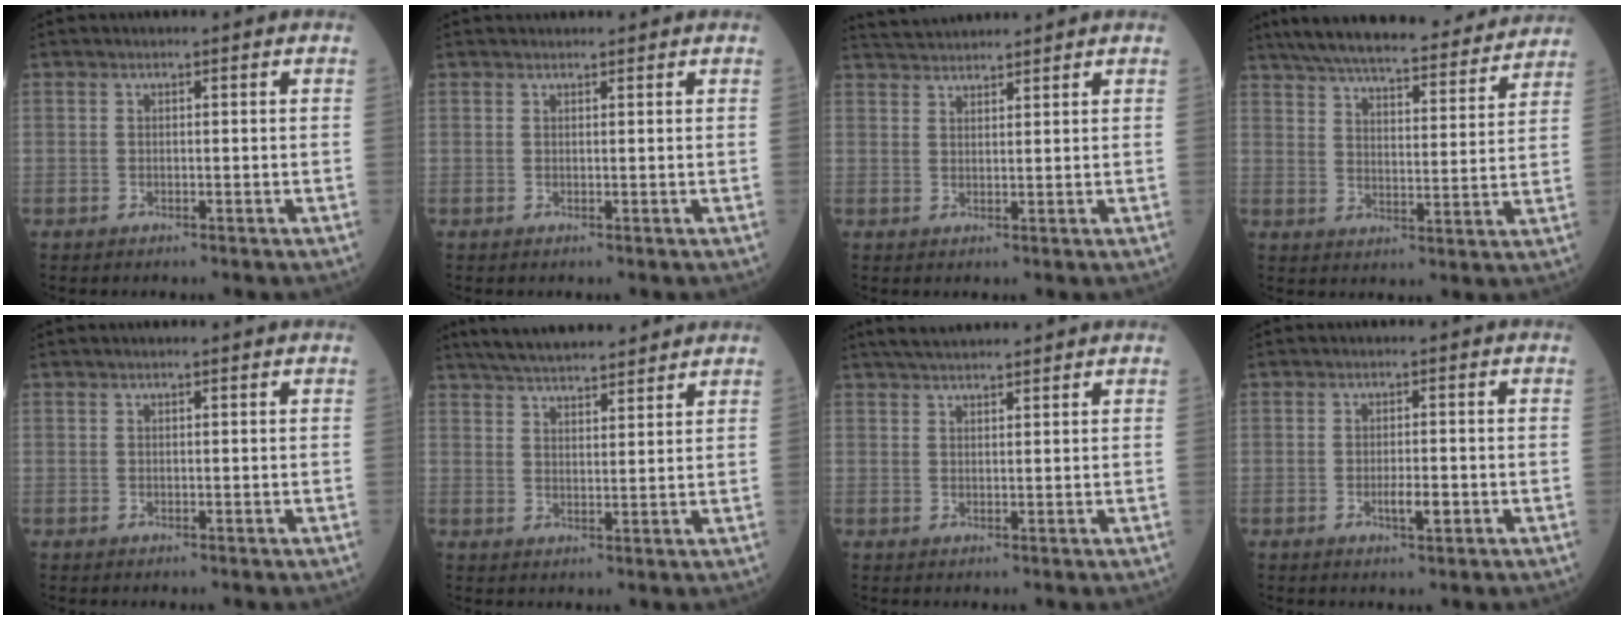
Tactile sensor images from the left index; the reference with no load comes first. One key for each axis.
{"total": 1.8, "fx": 1.7, "fy": 0.3, "fz": 0.3, "tx": -0.008, "ty": 0.018, "tz": 0.023}
{"total": 4.7, "fx": 4.6, "fy": -0.2, "fz": 0.8, "tx": -0.019, "ty": 0.034, "tz": 0.084}
{"total": 23.7, "fx": 21.2, "fy": 4.1, "fz": 9.9, "tx": -0.161, "ty": 0.007, "tz": 0.286}
{"total": 0.8, "fx": 0.6, "fy": 0.0, "fz": 0.5, "tx": -0.010, "ty": 0.007, "tz": 0.010}
{"total": 13.3, "fx": 11.9, "fy": 2.2, "fz": 5.5, "tx": -0.090, "ty": 0.028, "tz": 0.181}
{"total": 6.7, "fx": 6.0, "fy": 0.5, "fz": 2.8, "tx": -0.045, "ty": 0.035, "tz": 0.095}
{"total": 2.6, "fx": -0.8, "fy": 0.6, "fz": 2.4, "tx": -0.043, "ty": 0.000, "tz": -0.011}